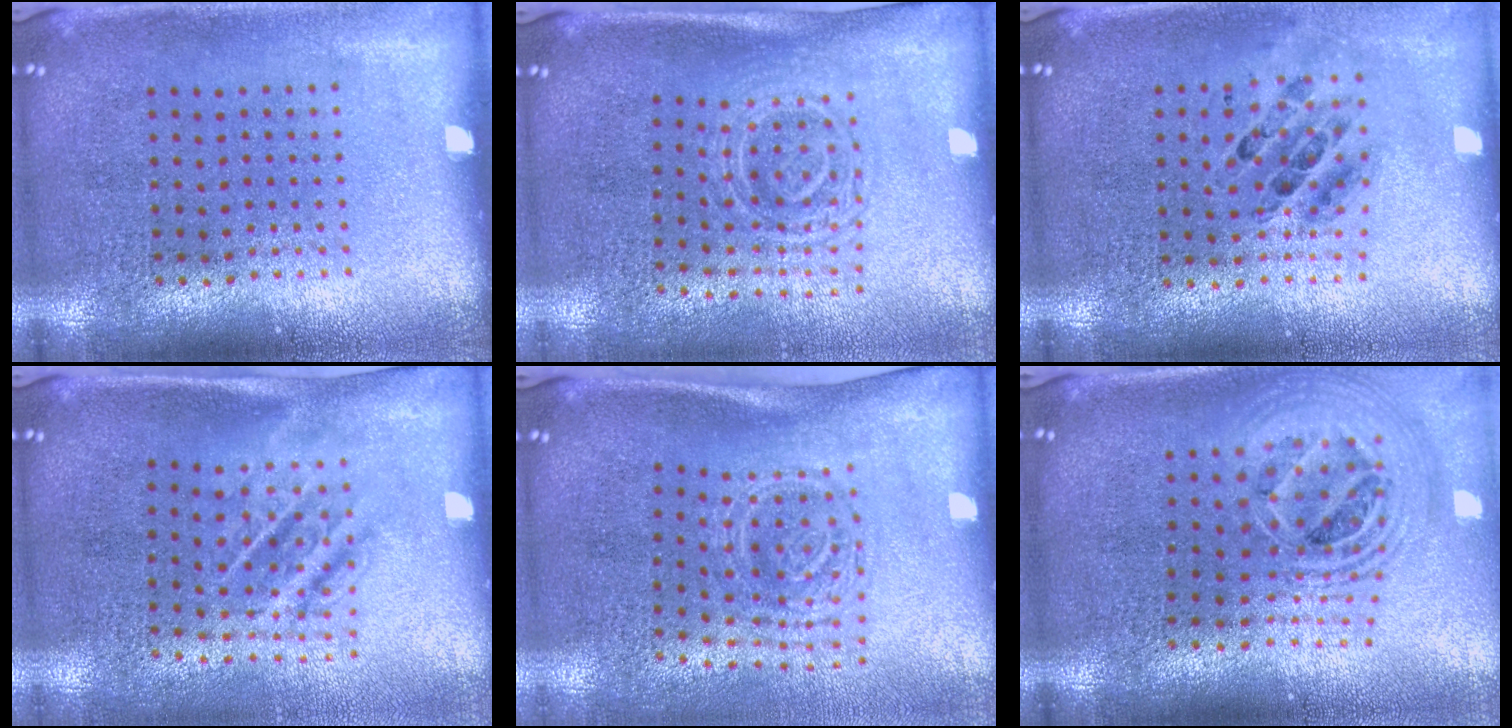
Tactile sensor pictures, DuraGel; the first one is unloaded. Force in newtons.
{"total": 1.6, "press": 1.3, "slide": 1.0}
{"total": 0.7, "press": 0.7, "slide": 0.2}
{"total": 1.7, "press": 1.2, "slide": 1.2}
{"total": 1.8, "press": 1.3, "slide": 1.3}
{"total": 2.3, "press": 1.8, "slide": 1.5}